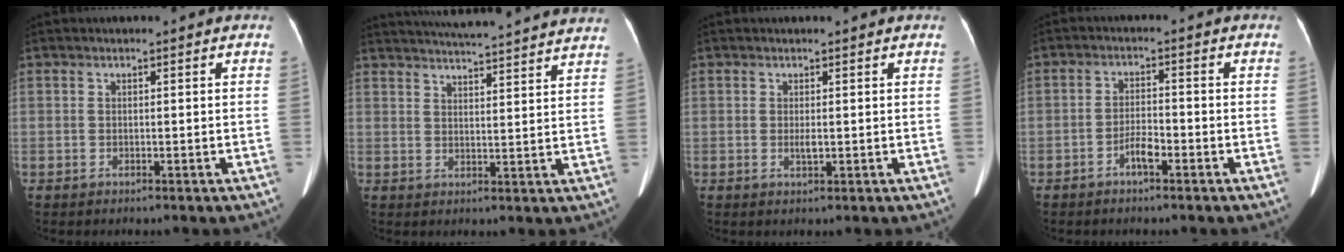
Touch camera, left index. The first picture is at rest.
{"total": 22.5, "force": [21.0, 0.9, 8.0], "torque": [-0.127, -0.005, 0.264]}
{"total": 1.4, "force": [0.3, 0.3, 1.3], "torque": [-0.026, 0.002, 0.005]}
{"total": 3.0, "force": [-1.9, 0.7, 2.2], "torque": [-0.038, 0.004, -0.036]}